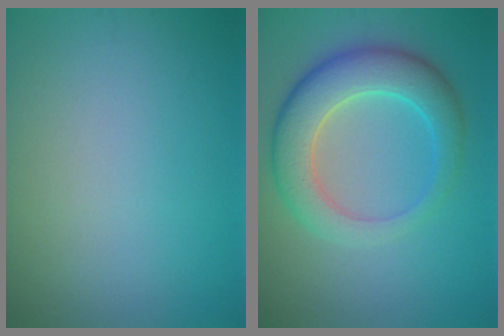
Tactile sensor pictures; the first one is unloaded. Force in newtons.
{"total": 6.7, "press": 6.7, "slide": 0.4}